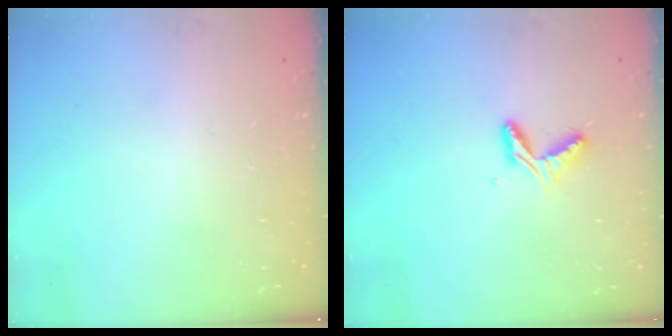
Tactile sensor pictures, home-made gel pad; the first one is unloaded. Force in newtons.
{"total": 5.7, "press": 5.7, "slide": 0.5}